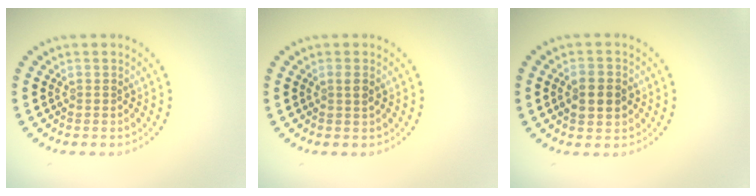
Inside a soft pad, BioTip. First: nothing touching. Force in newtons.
{"total": 1.0, "press": 0.8, "slide": 0.5}
{"total": 3.2, "press": 3.2, "slide": 0.1}